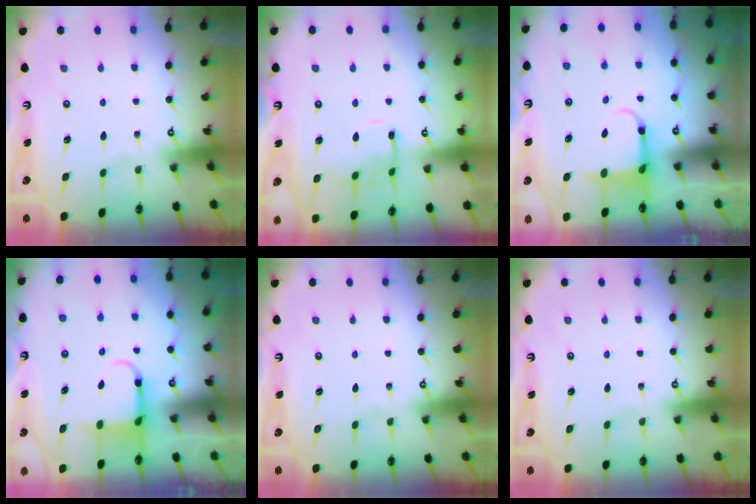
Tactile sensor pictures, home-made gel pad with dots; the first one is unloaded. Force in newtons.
{"total": 10.0, "press": 10.0, "slide": 0.6}
{"total": 3.8, "press": 3.7, "slide": 1.2}
{"total": 4.4, "press": 4.3, "slide": 0.9}
{"total": 0.0}
{"total": 0.0}